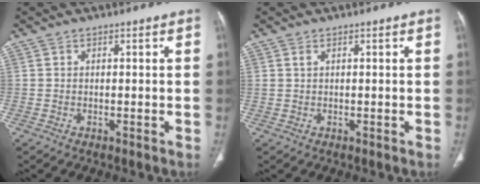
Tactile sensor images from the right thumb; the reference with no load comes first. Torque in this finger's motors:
{"motor_torque": [-0.63, 0.17, 0.39, -0.02, 0.07]}